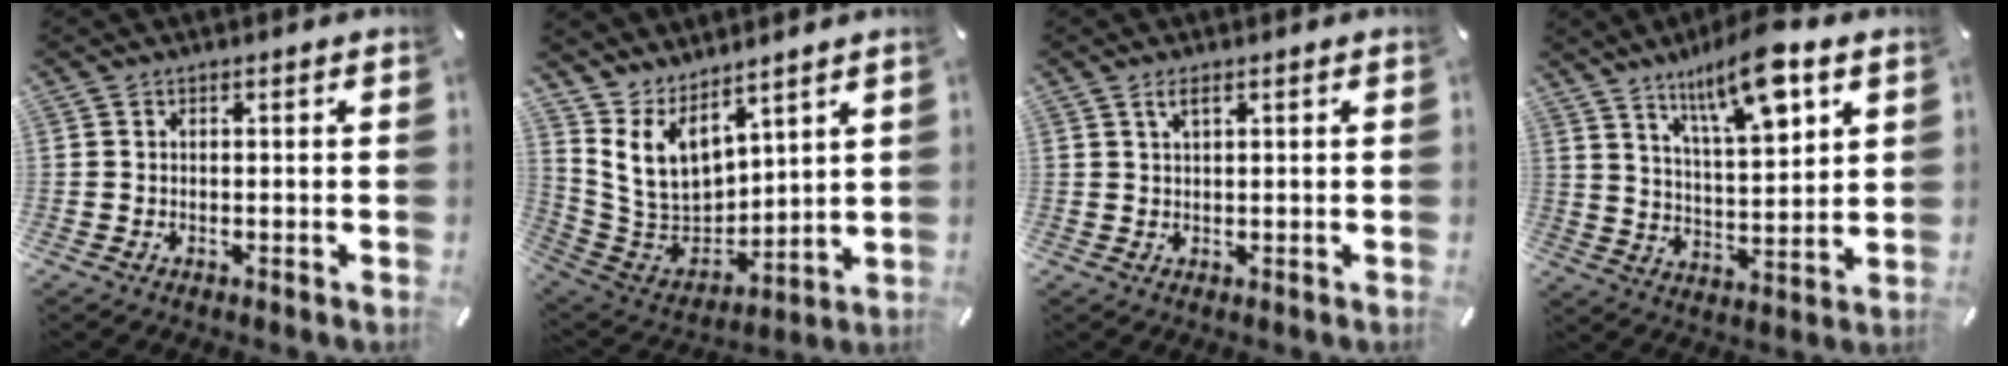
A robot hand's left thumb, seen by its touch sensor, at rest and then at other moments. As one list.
[{"total": 10.3, "force": [6.4, 6.9, 4.2], "torque": [-0.095, -0.052, 0.132]}, {"total": 2.0, "force": [1.0, 0.5, 1.7], "torque": [-0.036, 0.004, 0.016]}, {"total": 13.9, "force": [9.0, 4.0, 9.8], "torque": [-0.161, -0.041, 0.149]}]